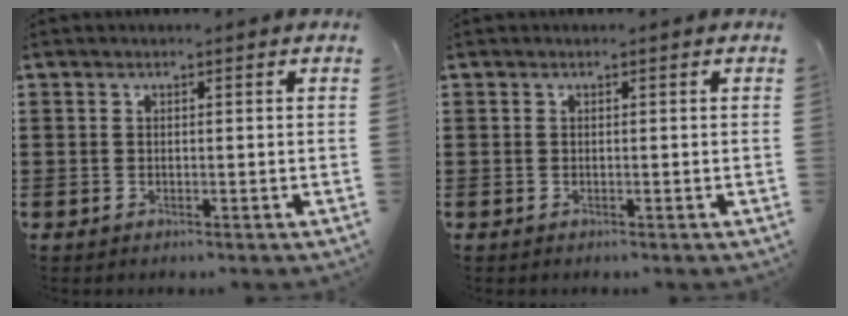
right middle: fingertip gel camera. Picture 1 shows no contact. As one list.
[{"total": 0.0}]